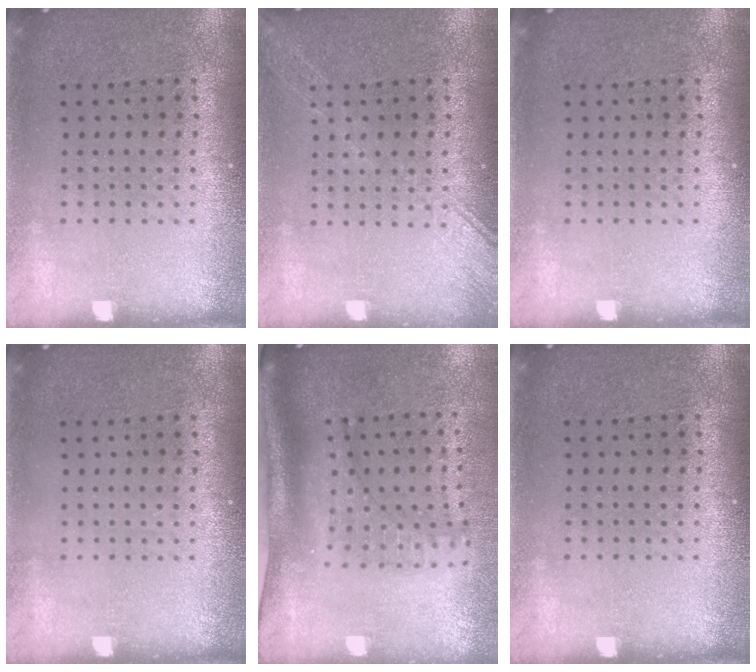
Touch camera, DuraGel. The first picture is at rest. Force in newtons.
{"total": 2.6, "press": 2.6, "slide": 0.3}
{"total": 0.0}
{"total": 0.0}
{"total": 2.2, "press": 1.5, "slide": 1.6}
{"total": 0.0}